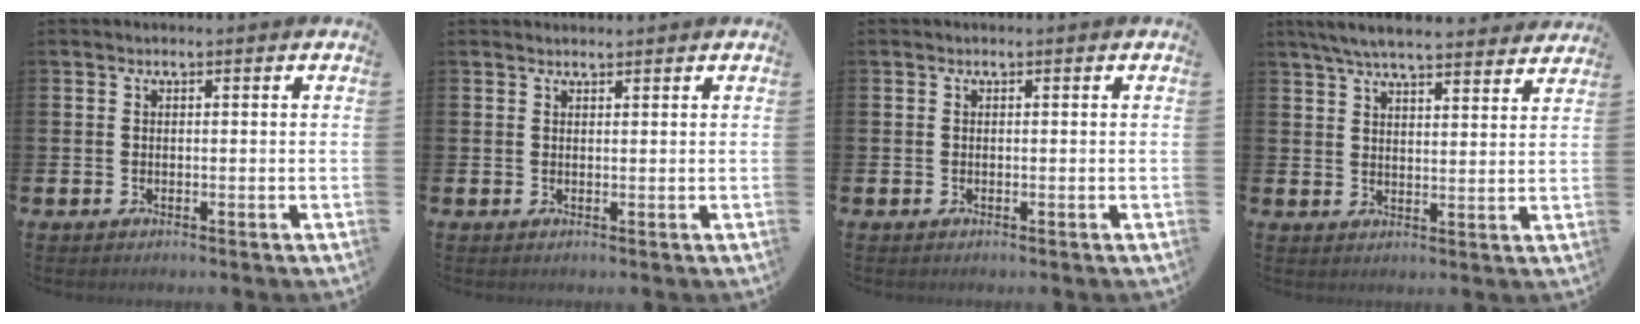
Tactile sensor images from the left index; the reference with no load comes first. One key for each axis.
{"total": 1.0, "fx": 1.0, "fy": 0.2, "fz": 0.0, "tx": 0.009, "ty": -0.002, "tz": 0.017}
{"total": 0.0}
{"total": 6.7, "fx": 6.3, "fy": 0.8, "fz": 2.0, "tx": -0.052, "ty": -0.029, "tz": 0.114}